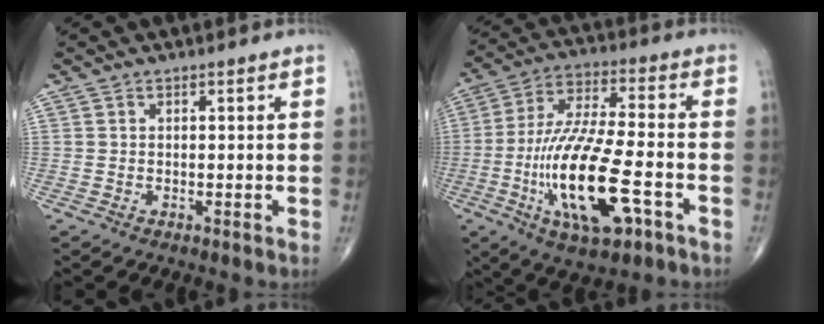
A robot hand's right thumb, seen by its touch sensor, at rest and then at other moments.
{"total": 19.2, "force": [-6.4, 6.6, 16.8], "torque": [-0.316, 0.020, -0.100]}